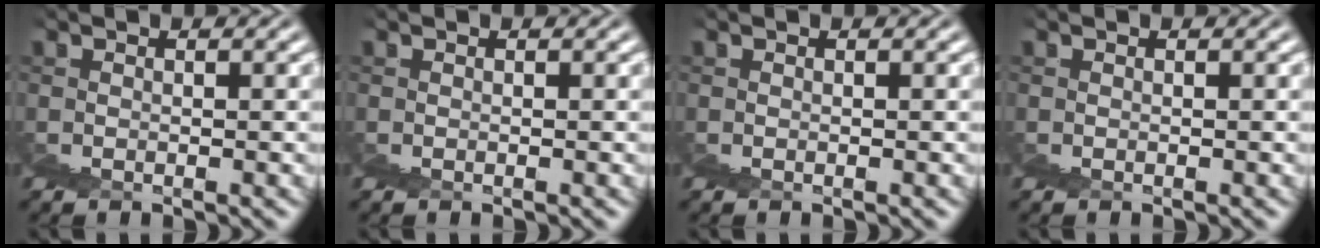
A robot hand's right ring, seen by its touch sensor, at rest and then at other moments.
{"total": 0.0}
{"total": 0.0}
{"total": 0.0}